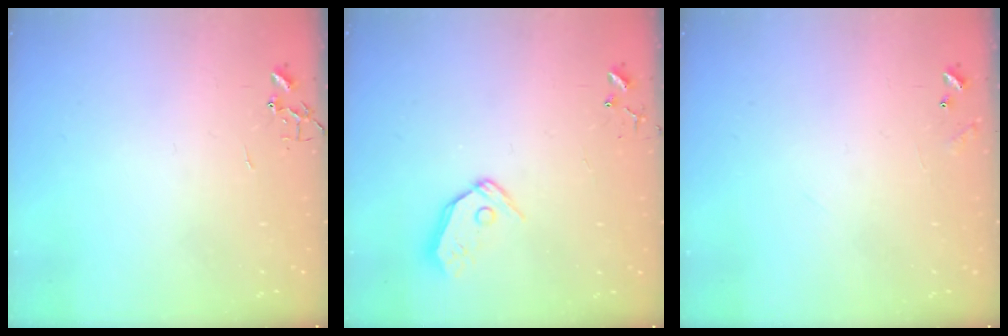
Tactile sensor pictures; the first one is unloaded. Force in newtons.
{"total": 8.3, "press": 8.2, "slide": 0.7}
{"total": 6.9, "press": 6.9, "slide": 0.4}